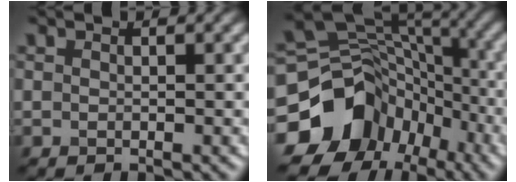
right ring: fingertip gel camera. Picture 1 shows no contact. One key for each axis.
{"total": 13.0, "fx": -5.9, "fy": 10.5, "fz": 4.9, "tx": -0.101, "ty": 0.002, "tz": -0.099}